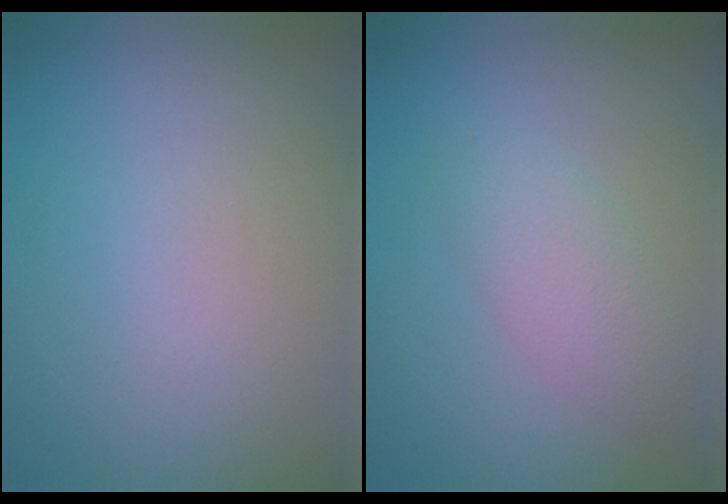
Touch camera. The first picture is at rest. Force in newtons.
{"total": 2.8, "press": 2.8, "slide": 0.2}